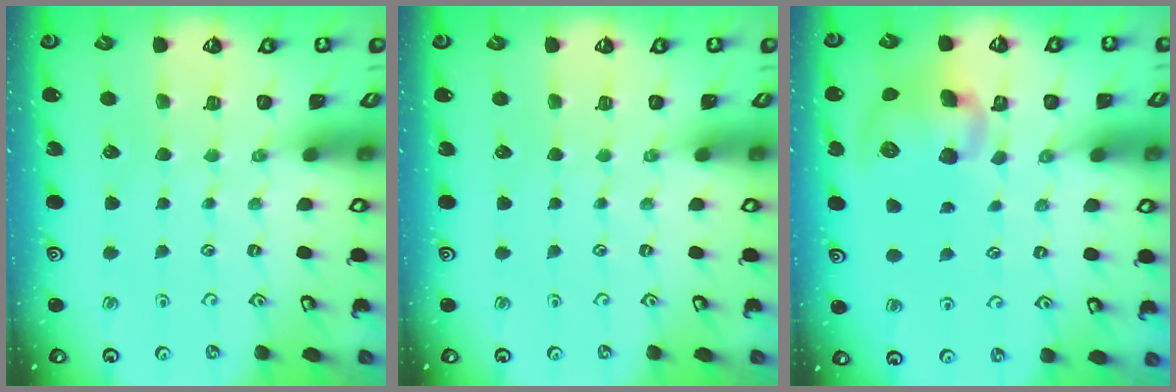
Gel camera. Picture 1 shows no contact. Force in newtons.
{"total": 0.0}
{"total": 12.3, "press": 12.2, "slide": 1.5}